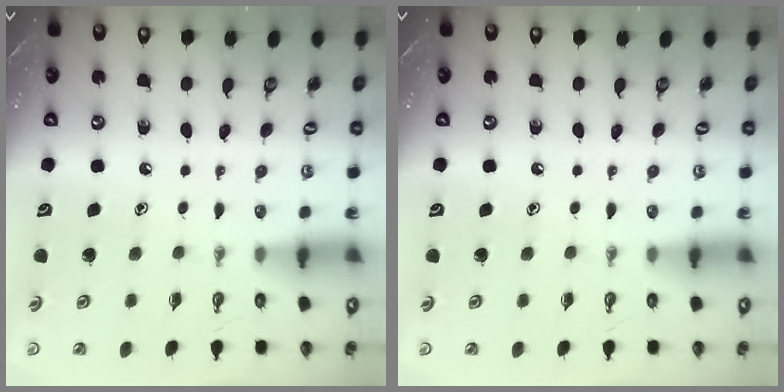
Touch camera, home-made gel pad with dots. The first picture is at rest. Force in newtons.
{"total": 0.0}